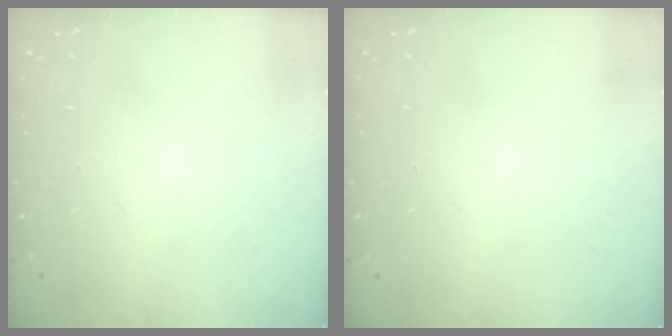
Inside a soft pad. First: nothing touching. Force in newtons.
{"total": 0.0}